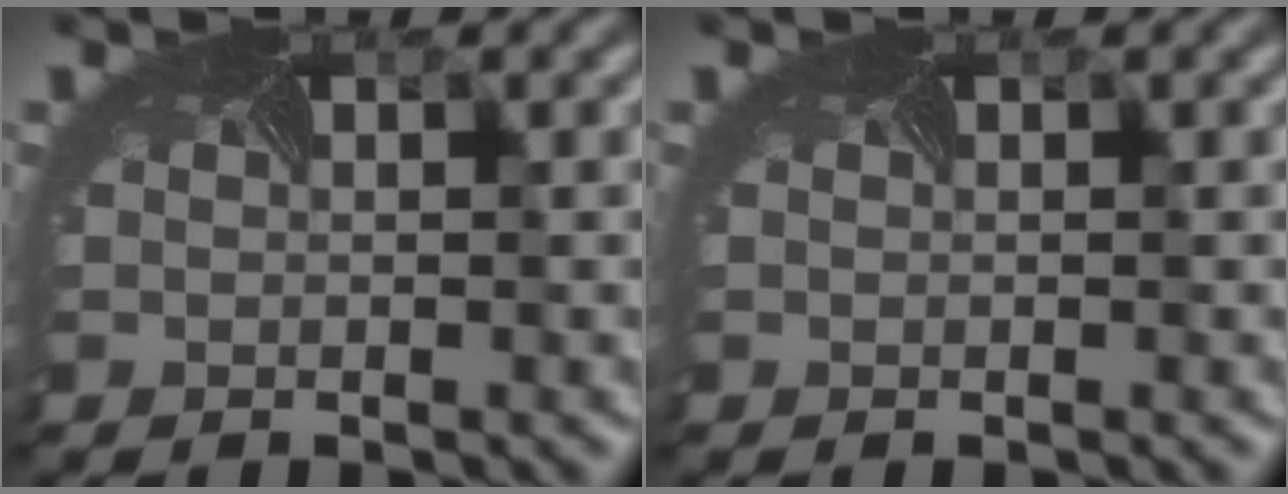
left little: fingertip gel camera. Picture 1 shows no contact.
{"total": 0.0}